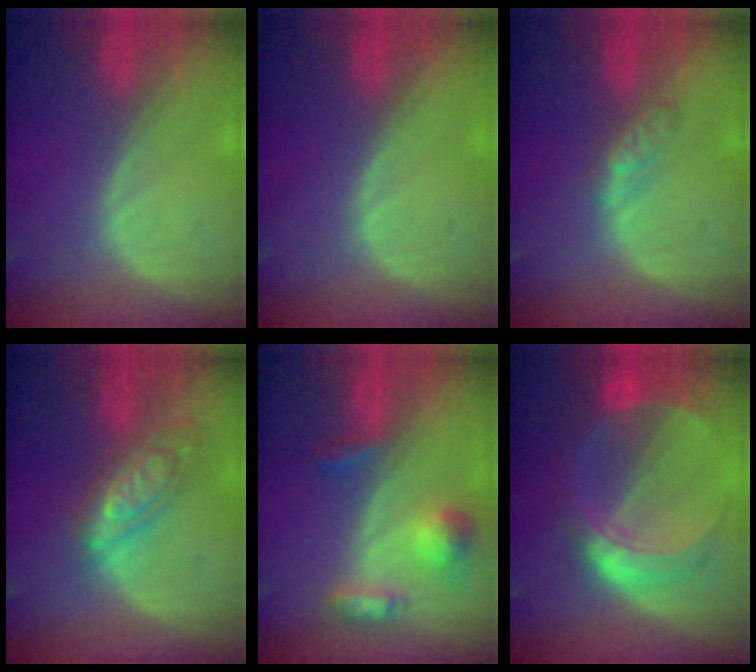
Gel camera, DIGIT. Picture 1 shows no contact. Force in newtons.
{"total": 0.0}
{"total": 3.1, "press": 2.8, "slide": 1.3}
{"total": 6.7, "press": 6.7, "slide": 0.4}
{"total": 5.7, "press": 5.4, "slide": 2.0}
{"total": 8.3, "press": 8.3, "slide": 0.7}